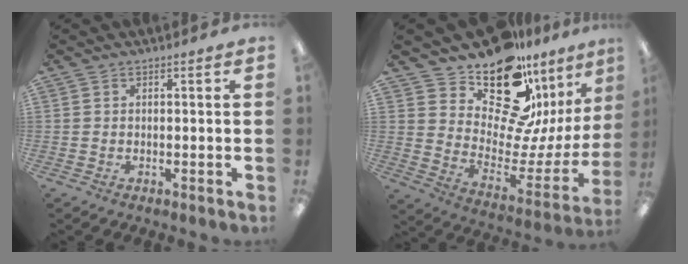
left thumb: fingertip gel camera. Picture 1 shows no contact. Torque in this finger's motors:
{"motor_torque": [1.24, 1.39, 1.39, -1.38, 0.18]}